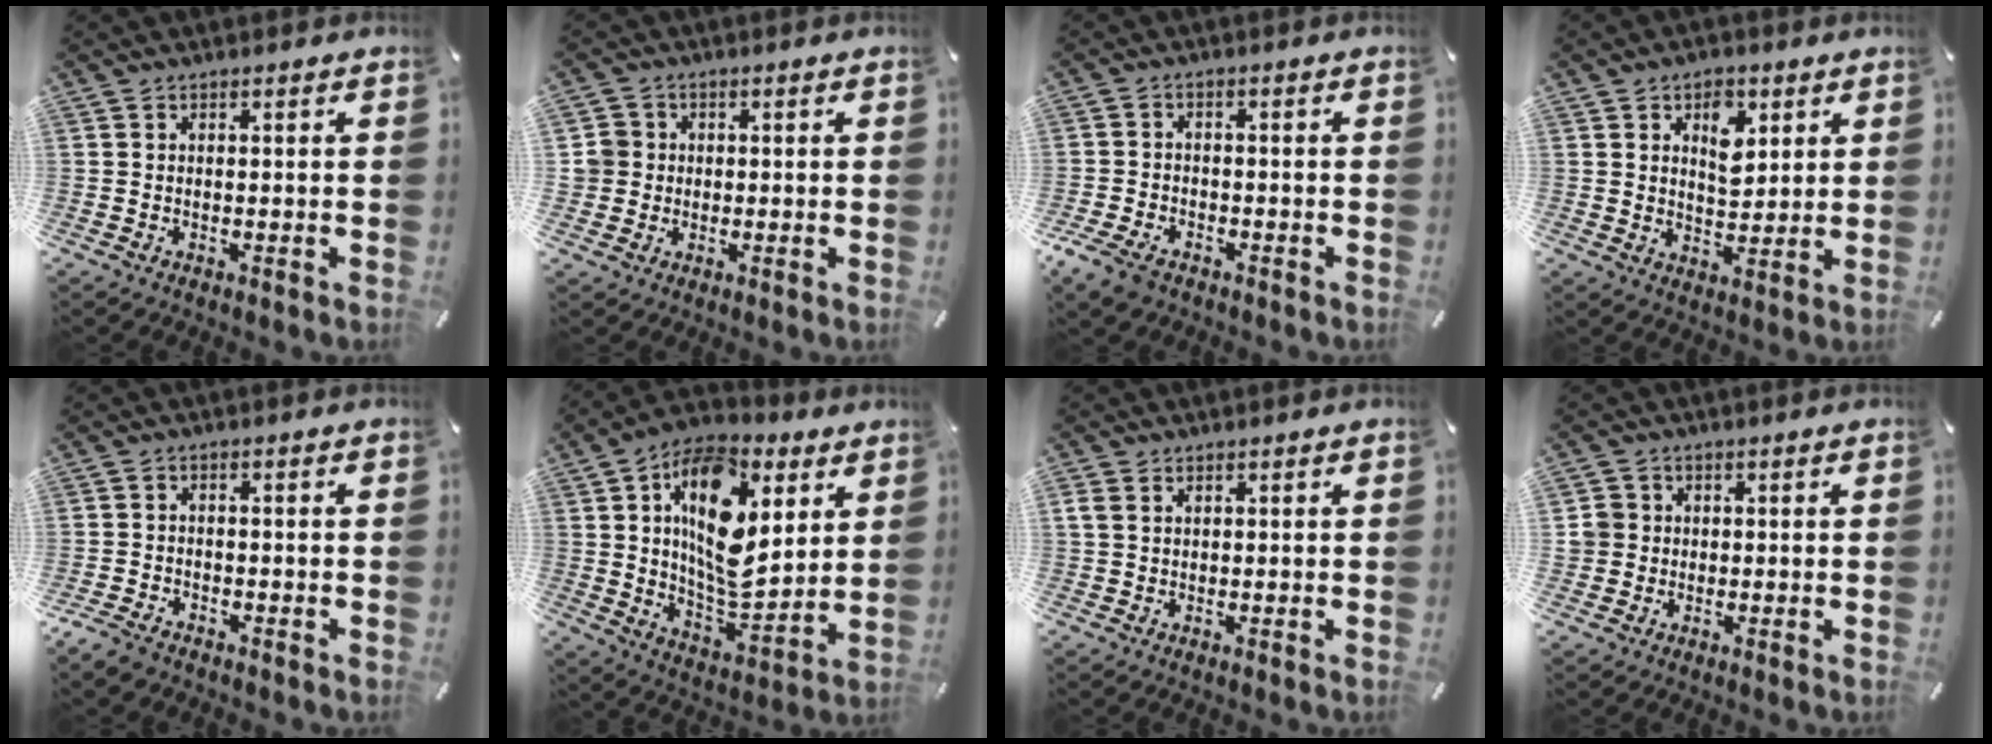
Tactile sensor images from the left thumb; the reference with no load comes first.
{"total": 4.6, "force": [0.2, 4.6, 0.6], "torque": [-0.026, 0.010, 0.004]}
{"total": 4.7, "force": [-3.1, 2.8, 2.2], "torque": [-0.059, 0.011, -0.063]}
{"total": 7.3, "force": [3.2, 5.1, 4.2], "torque": [-0.040, -0.009, 0.049]}
{"total": 2.9, "force": [-2.3, 1.3, 0.9], "torque": [-0.027, 0.010, -0.049]}
{"total": 19.8, "force": [6.4, 11.5, 14.7], "torque": [-0.265, -0.031, 0.108]}
{"total": 1.9, "force": [0.8, 1.5, 0.9], "torque": [-0.021, 0.006, 0.013]}
{"total": 3.9, "force": [0.1, 3.9, 0.5], "torque": [-0.022, 0.008, 0.002]}